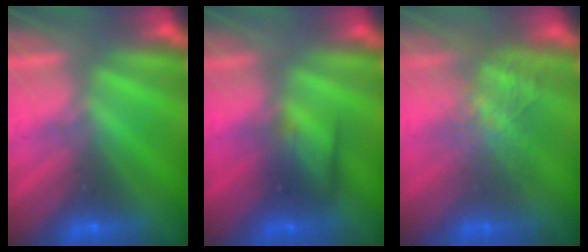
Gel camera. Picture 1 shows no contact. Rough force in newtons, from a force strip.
{"total": 2.4}
{"total": 4.7}